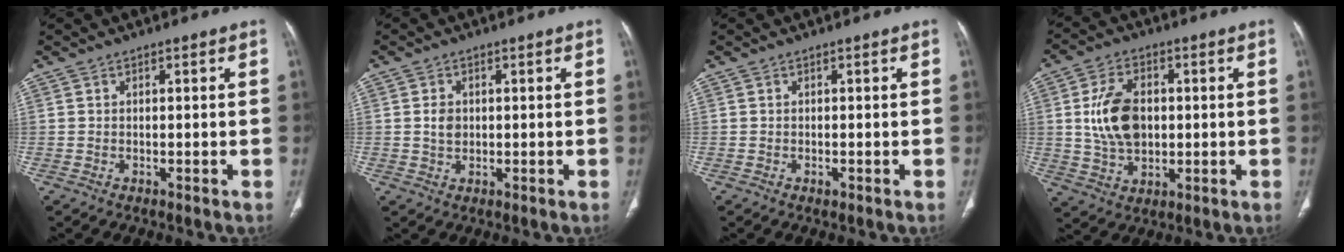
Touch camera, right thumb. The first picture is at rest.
{"total": 2.8, "force": [0.3, 2.1, 1.8], "torque": [-0.027, 0.000, 0.006]}
{"total": 0.6, "force": [-0.3, 0.4, 0.3], "torque": [-0.003, 0.000, -0.005]}
{"total": 11.4, "force": [0.9, 7.7, 8.4], "torque": [-0.139, 0.000, 0.024]}